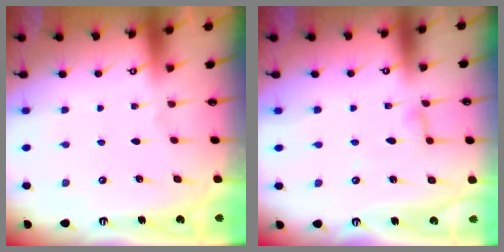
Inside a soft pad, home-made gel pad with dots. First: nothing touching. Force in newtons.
{"total": 4.7, "press": 4.7, "slide": 0.4}